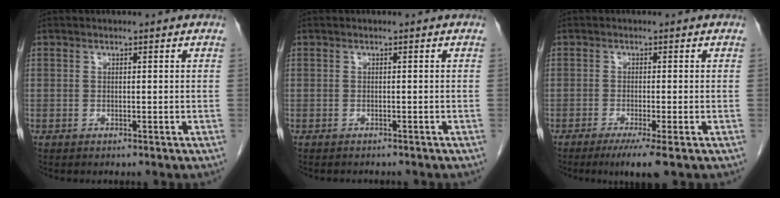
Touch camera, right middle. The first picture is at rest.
{"total": 2.2, "force": [-2.0, 0.6, 0.6], "torque": [-0.012, -0.004, -0.022]}
{"total": 4.3, "force": [-2.6, -0.1, 3.4], "torque": [-0.050, -0.013, -0.044]}